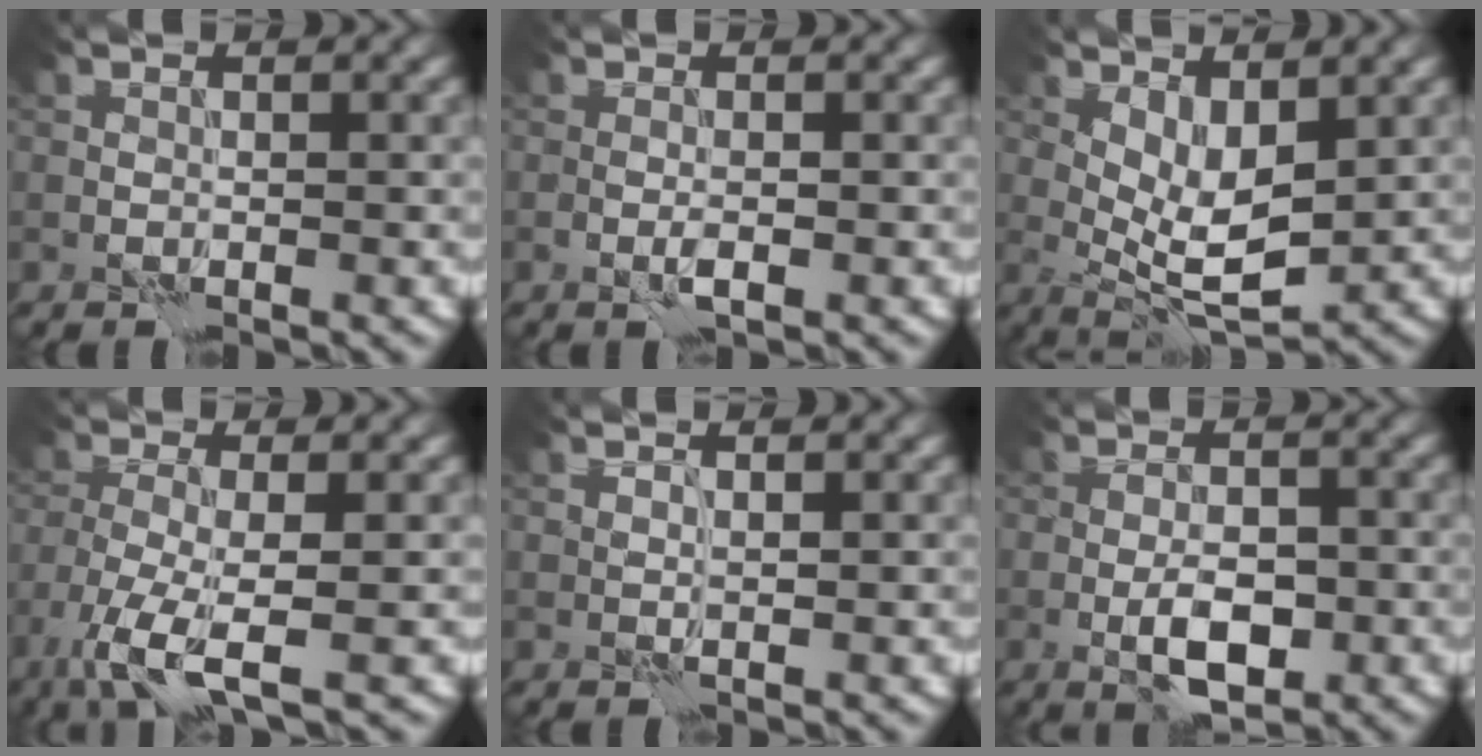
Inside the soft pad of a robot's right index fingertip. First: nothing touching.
{"total": 1.3, "force": [-0.4, 0.3, 1.2], "torque": [-0.025, -0.002, -0.009]}
{"total": 4.9, "force": [1.0, 2.0, 4.3], "torque": [-0.077, -0.009, 0.022]}
{"total": 5.7, "force": [-2.9, 1.4, 4.7], "torque": [-0.100, -0.012, -0.064]}
{"total": 1.5, "force": [1.1, 0.4, 0.9], "torque": [-0.010, -0.005, 0.004]}
{"total": 4.0, "force": [-1.3, 1.7, 3.4], "torque": [-0.058, 0.000, -0.022]}